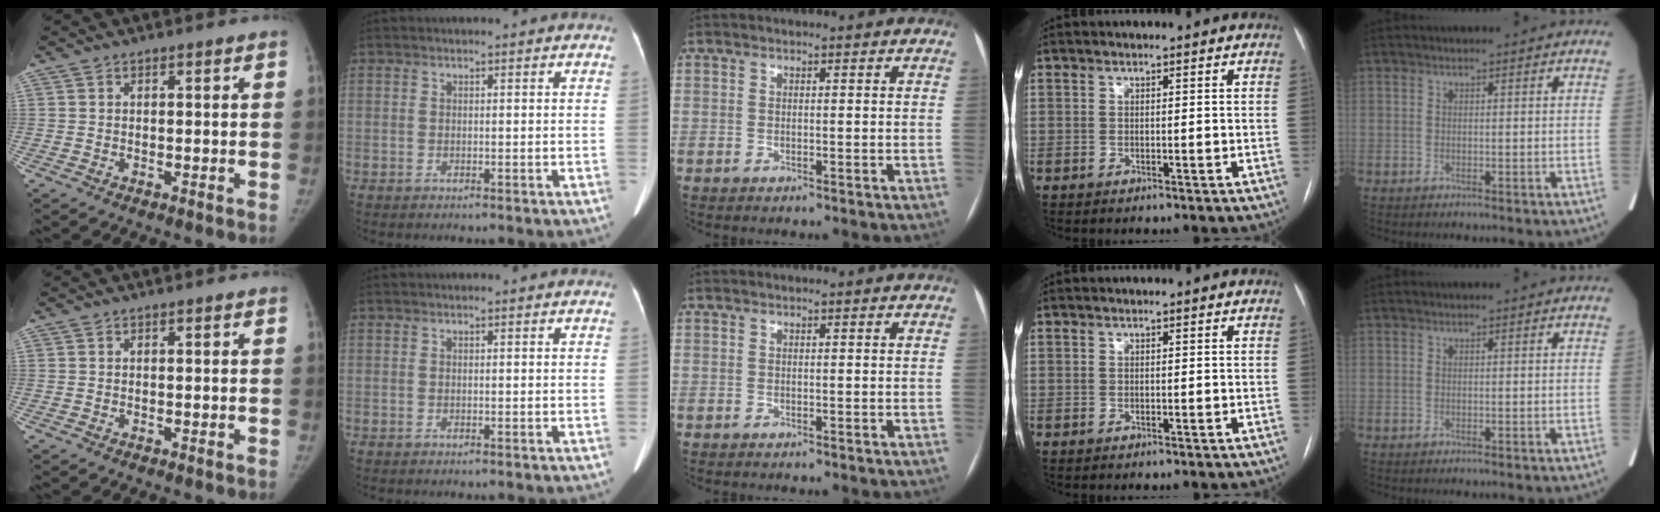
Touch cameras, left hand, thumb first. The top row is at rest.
{}